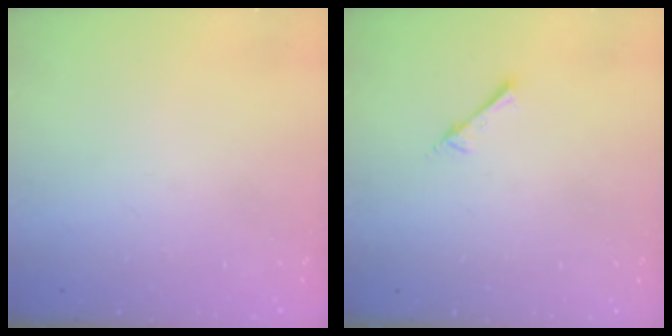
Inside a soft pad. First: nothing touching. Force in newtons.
{"total": 3.1, "press": 3.1, "slide": 0.3}